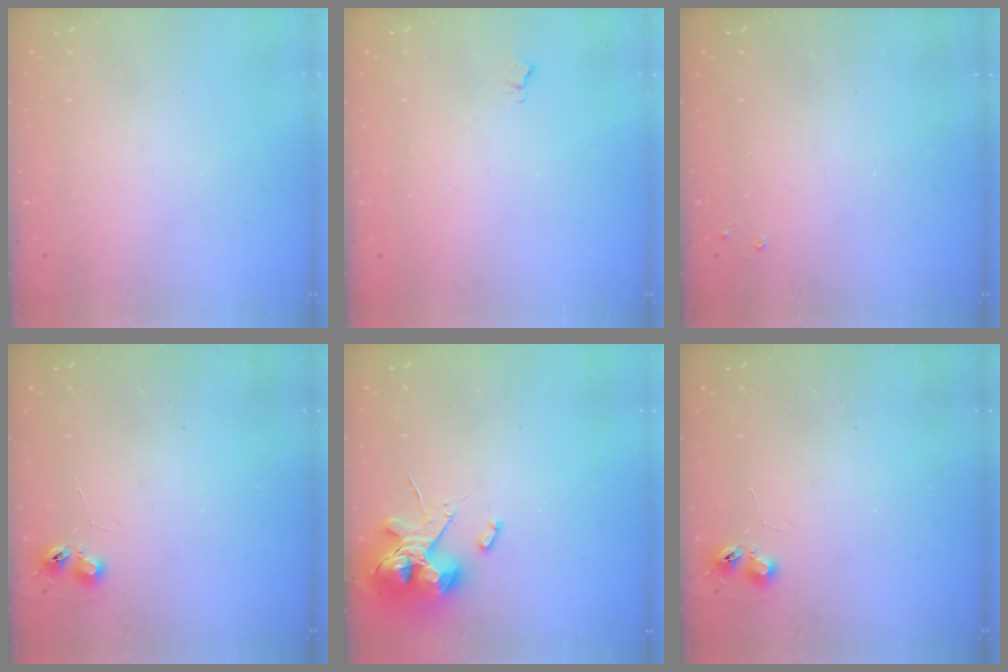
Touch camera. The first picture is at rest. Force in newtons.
{"total": 2.8, "press": 2.8, "slide": 0.6}
{"total": 1.9, "press": 1.8, "slide": 0.4}
{"total": 4.4, "press": 4.4, "slide": 0.5}
{"total": 11.4, "press": 11.3, "slide": 1.8}
{"total": 4.4, "press": 4.4, "slide": 0.5}